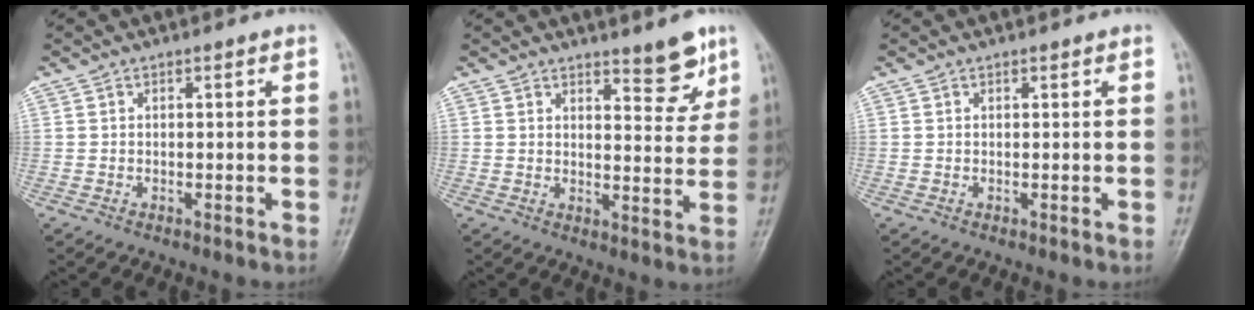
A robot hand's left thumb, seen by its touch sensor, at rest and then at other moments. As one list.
[{"total": 6.2, "force": [4.7, 1.7, 3.6], "torque": [-0.023, -0.039, 0.064]}, {"total": 0.0}]